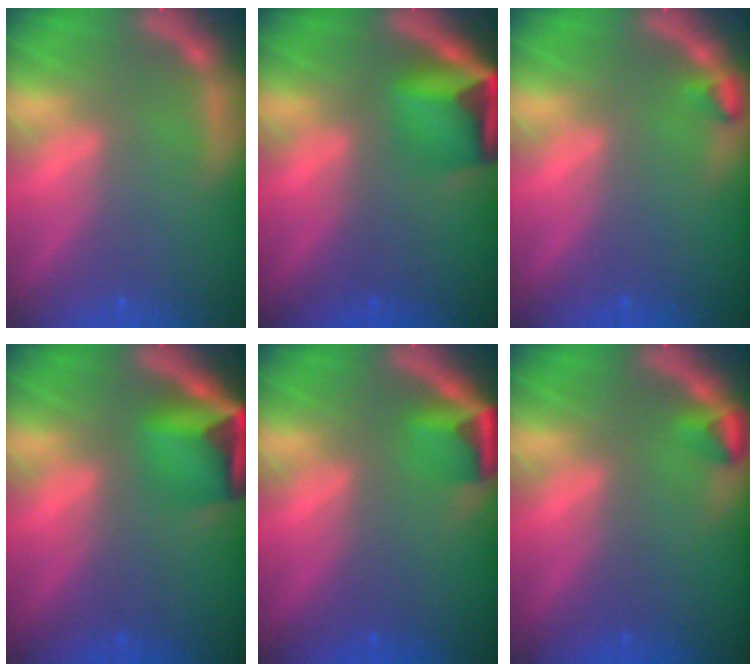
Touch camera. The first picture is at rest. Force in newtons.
{"total": 6.4}
{"total": 0.9}
{"total": 6.4}
{"total": 3.4}
{"total": 1.5}